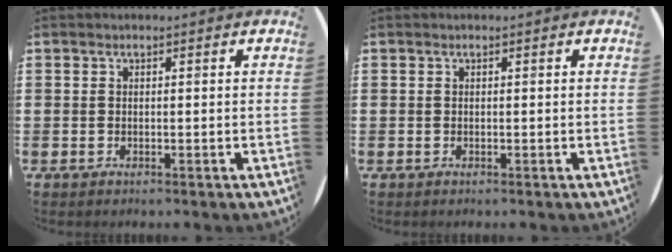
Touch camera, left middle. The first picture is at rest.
{"total": 0.0}